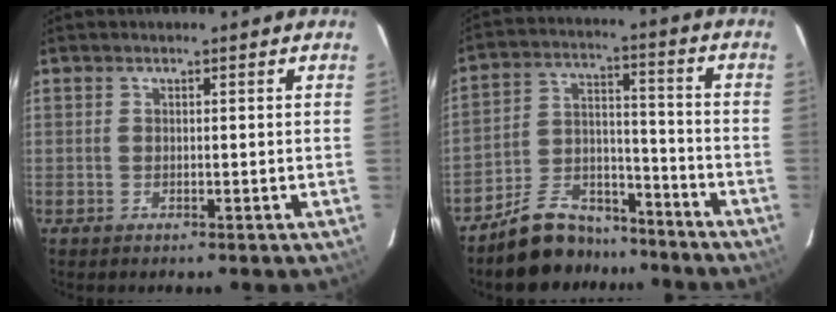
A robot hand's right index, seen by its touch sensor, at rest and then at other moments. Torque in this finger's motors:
{"motor_torque": [0.96, -1.18, 0.15, 0.03]}